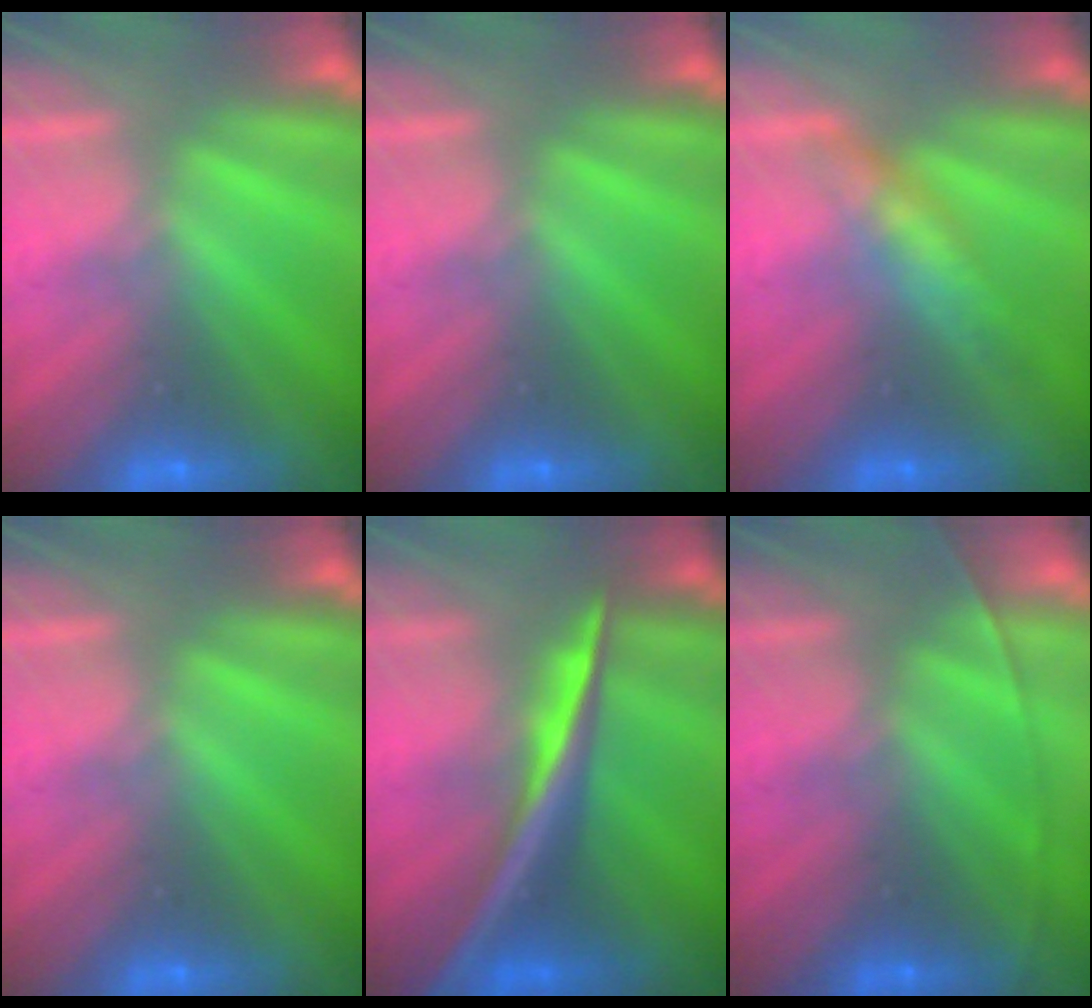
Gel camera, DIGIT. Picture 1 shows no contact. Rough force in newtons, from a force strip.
{"total": 0.0}
{"total": 3.3}
{"total": 0.0}
{"total": 2.6}
{"total": 1.5}